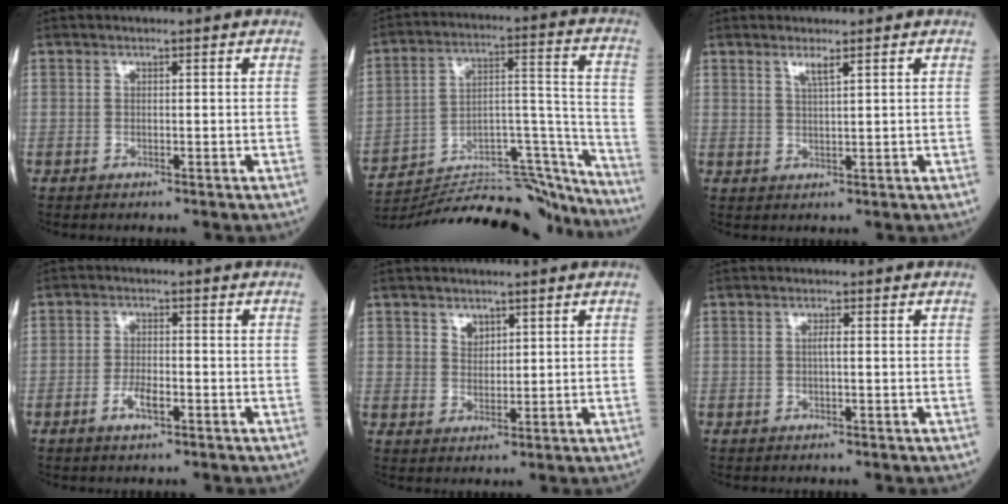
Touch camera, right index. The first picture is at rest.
{"total": 29.3, "force": [-27.8, 2.9, 8.7], "torque": [-0.107, 0.016, -0.407]}
{"total": 1.9, "force": [1.3, -0.1, 1.4], "torque": [-0.031, -0.002, 0.026]}
{"total": 3.2, "force": [-1.7, 1.0, 2.6], "torque": [-0.052, 0.002, -0.032]}
{"total": 2.6, "force": [1.6, 1.9, 0.7], "torque": [-0.012, 0.000, 0.032]}
{"total": 1.9, "force": [-0.1, 0.0, 1.9], "torque": [-0.037, 0.001, -0.002]}